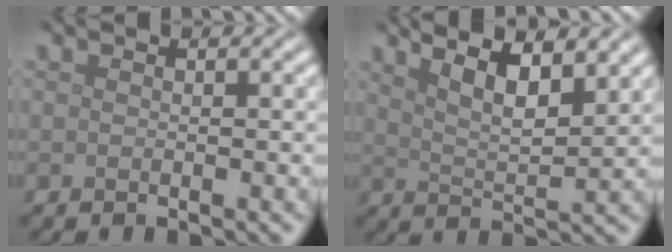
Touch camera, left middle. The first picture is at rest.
{"total": 6.1, "force": [4.1, 1.7, 4.2], "torque": [-0.058, 0.013, 0.054]}